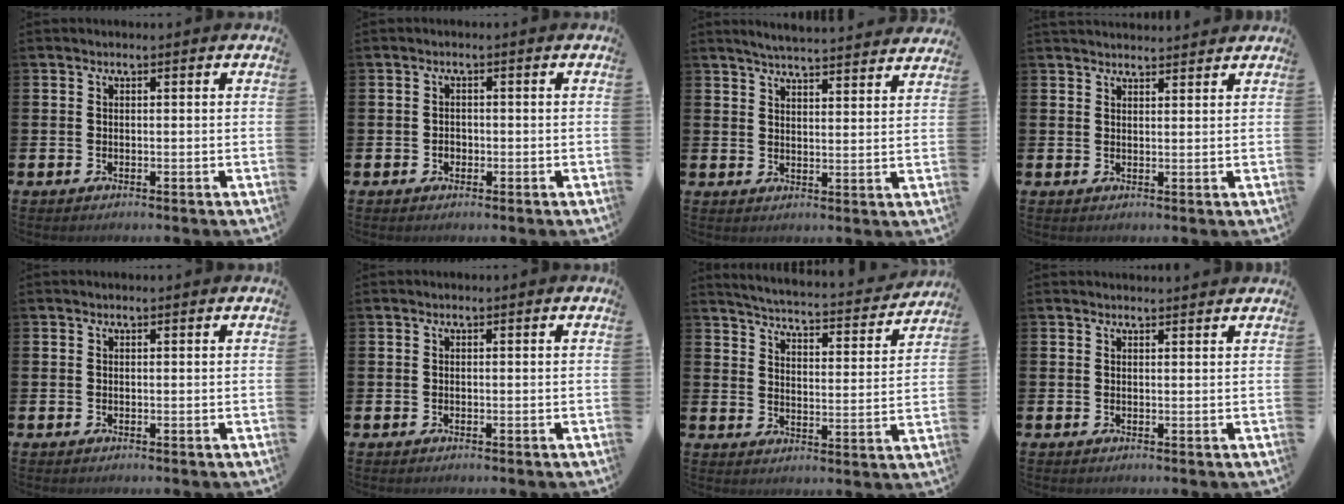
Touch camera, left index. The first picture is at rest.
{"total": 1.2, "force": [-0.4, 1.0, 0.5], "torque": [-0.008, 0.003, -0.009]}
{"total": 4.8, "force": [4.7, -0.3, 0.7], "torque": [-0.023, -0.032, 0.083]}
{"total": 2.2, "force": [2.2, 0.3, 0.0], "torque": [0.005, -0.014, 0.038]}
{"total": 0.0}
{"total": 0.0}
{"total": 4.5, "force": [4.4, 0.3, 0.9], "torque": [-0.040, -0.039, 0.070]}
{"total": 0.8, "force": [0.8, 0.0, 0.0], "torque": [0.009, -0.005, 0.012]}